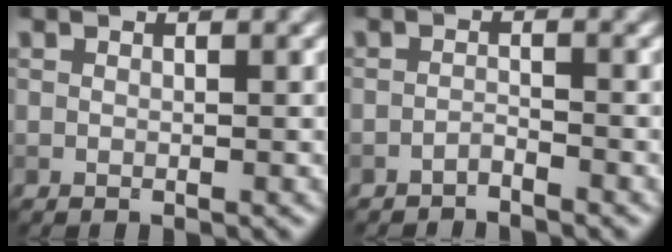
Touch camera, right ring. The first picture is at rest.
{"total": 1.0, "force": [-1.0, 0.1, 0.2], "torque": [-0.004, 0.003, -0.020]}